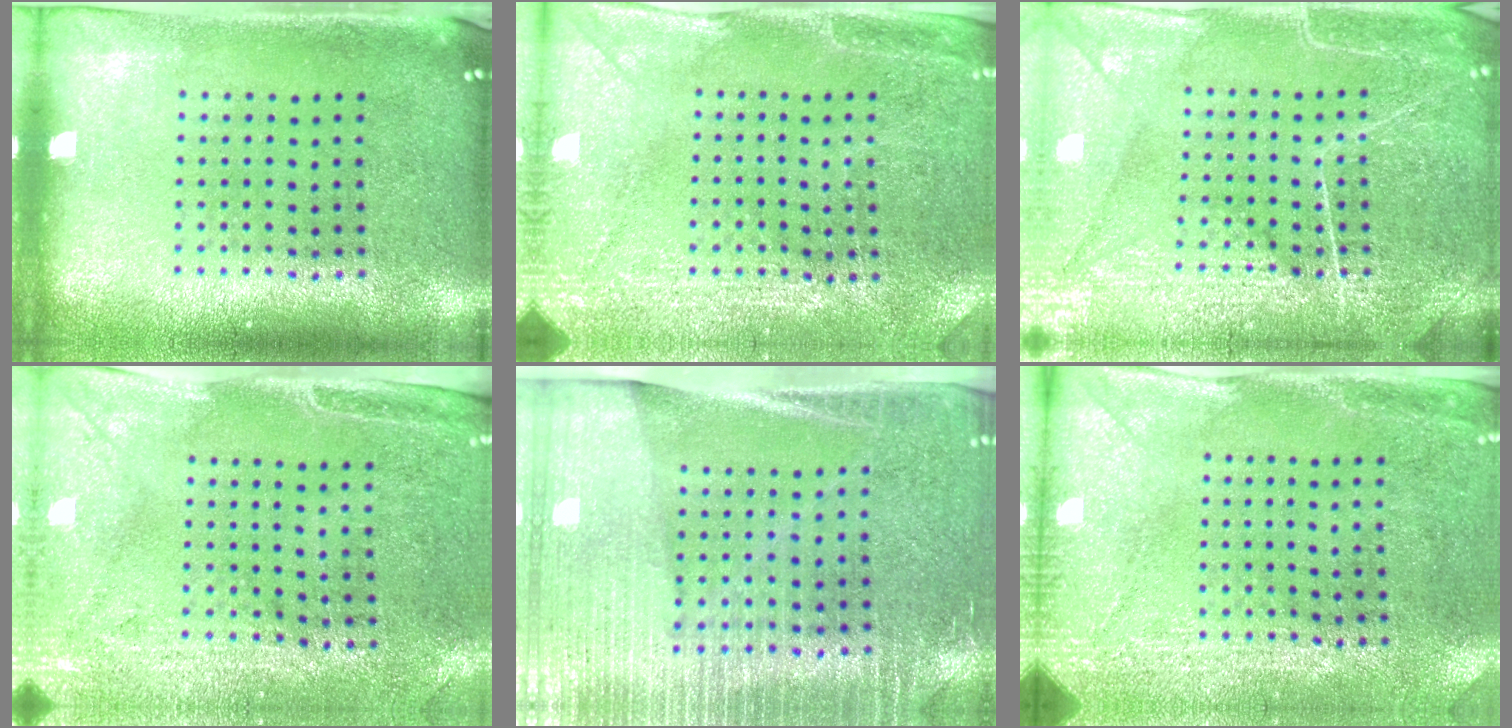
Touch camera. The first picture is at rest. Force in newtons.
{"total": 2.9, "press": 2.8, "slide": 0.6}
{"total": 5.9, "press": 5.9, "slide": 0.7}
{"total": 3.0, "press": 2.4, "slide": 1.7}
{"total": 3.3, "press": 3.0, "slide": 1.4}
{"total": 2.9, "press": 2.3, "slide": 1.8}